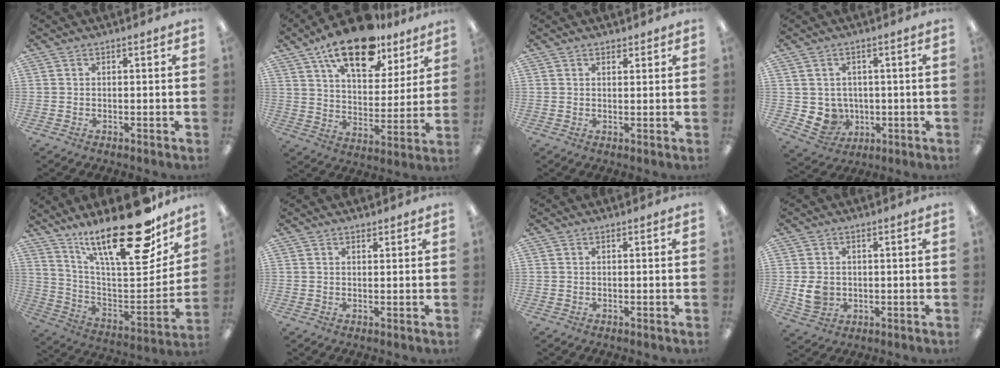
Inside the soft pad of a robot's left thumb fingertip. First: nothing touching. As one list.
[{"total": 18.8, "force": [13.2, 8.3, 10.6], "torque": [-0.169, -0.066, 0.224]}, {"total": 1.6, "force": [1.3, 0.8, 0.4], "torque": [0.000, -0.003, 0.023]}, {"total": 4.9, "force": [0.3, 4.8, 1.1], "torque": [-0.036, -0.005, 0.010]}, {"total": 25.6, "force": [18.9, 7.0, 15.7], "torque": [-0.231, -0.130, 0.311]}, {"total": 1.2, "force": [1.0, 0.6, 0.3], "torque": [0.000, -0.003, 0.018]}, {"total": 0.0}, {"total": 5.7, "force": [-0.1, 4.9, 2.9], "torque": [-0.052, 0.001, -0.003]}]